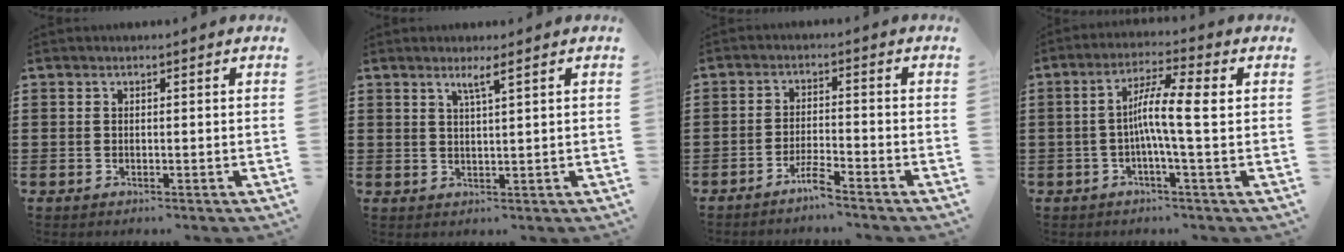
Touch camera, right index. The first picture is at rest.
{"total": 2.2, "force": [1.4, -0.3, 1.7], "torque": [-0.035, -0.004, 0.023]}
{"total": 3.5, "force": [-3.1, 0.0, 1.8], "torque": [-0.039, 0.002, -0.061]}
{"total": 7.6, "force": [0.0, 0.3, 7.5], "torque": [-0.139, 0.000, -0.007]}